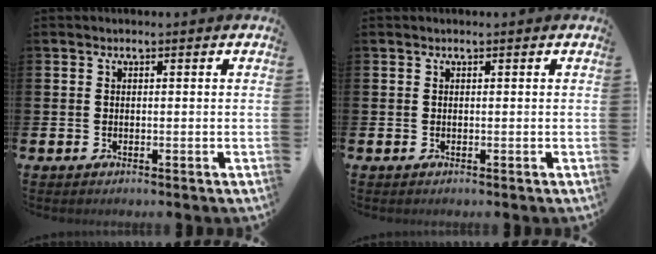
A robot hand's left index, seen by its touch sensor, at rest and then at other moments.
{"total": 0.0}